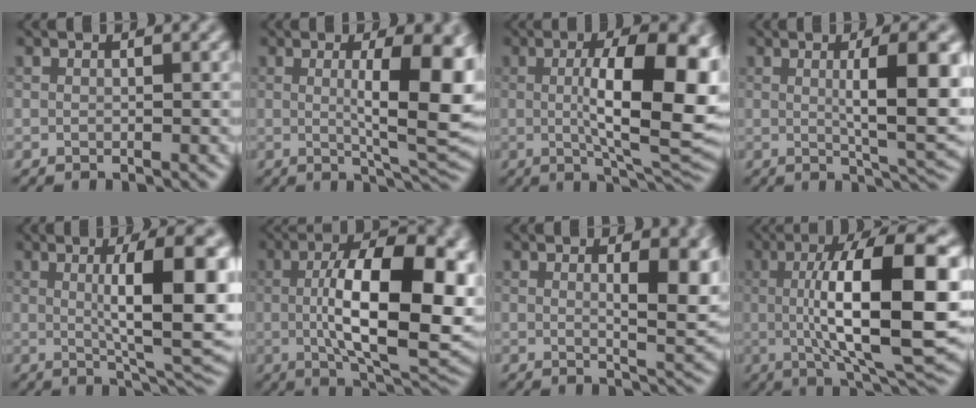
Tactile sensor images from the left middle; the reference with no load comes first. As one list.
[{"total": 9.5, "force": [1.0, 2.1, 9.2], "torque": [-0.124, -0.007, 0.019]}, {"total": 12.5, "force": [0.8, 3.8, 11.9], "torque": [-0.173, -0.001, 0.015]}, {"total": 8.0, "force": [0.7, 1.8, 7.8], "torque": [-0.104, -0.001, 0.013]}, {"total": 10.2, "force": [1.1, 2.3, 9.9], "torque": [-0.130, -0.002, 0.020]}, {"total": 14.2, "force": [0.0, 5.4, 13.1], "torque": [-0.192, 0.000, -0.001]}, {"total": 5.5, "force": [1.0, 1.4, 5.2], "torque": [-0.071, -0.004, 0.020]}, {"total": 13.4, "force": [0.4, 3.5, 12.9], "torque": [-0.191, 0.004, 0.006]}]